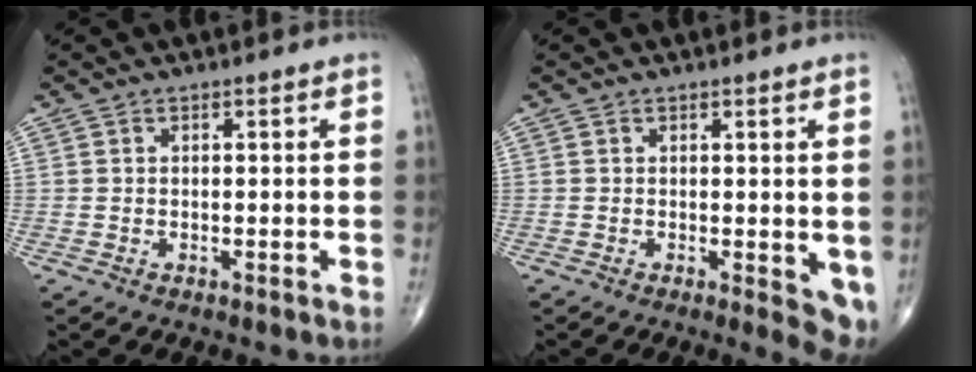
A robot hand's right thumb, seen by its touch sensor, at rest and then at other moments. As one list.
[{"total": 4.6, "force": [-0.1, 1.6, 4.3], "torque": [-0.046, -0.012, -0.002]}]